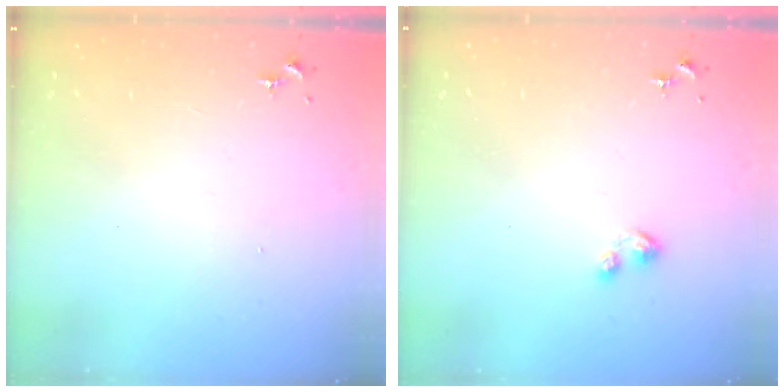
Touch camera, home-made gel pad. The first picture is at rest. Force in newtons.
{"total": 3.6, "press": 3.5, "slide": 0.4}